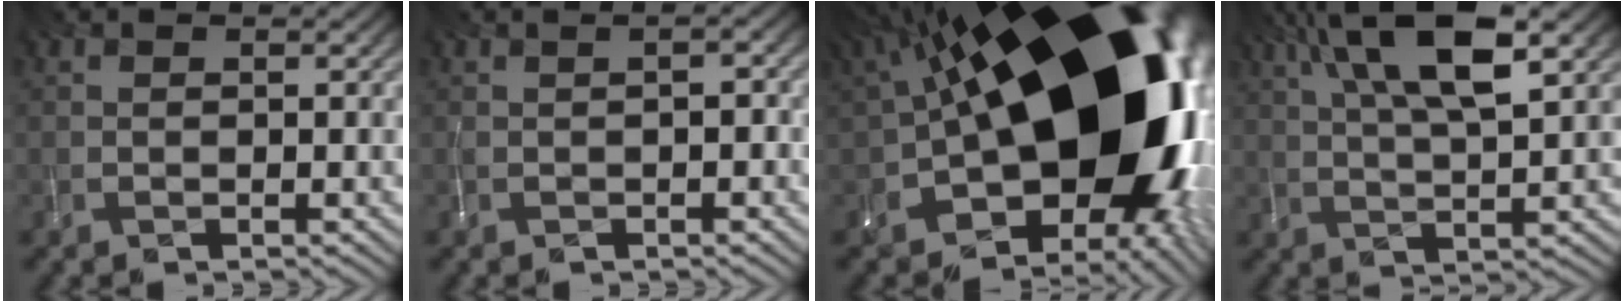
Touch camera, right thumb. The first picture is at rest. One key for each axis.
{"total": 1.2, "fx": -0.4, "fy": 0.3, "fz": 1.1, "tx": -0.026, "ty": 0.001, "tz": 0.000}
{"total": 22.8, "fx": 1.2, "fy": 14.1, "fz": 17.9, "tx": -0.295, "ty": -0.066, "tz": 0.042}
{"total": 11.8, "fx": 5.6, "fy": 3.2, "fz": 9.8, "tx": -0.192, "ty": 0.017, "tz": 0.100}